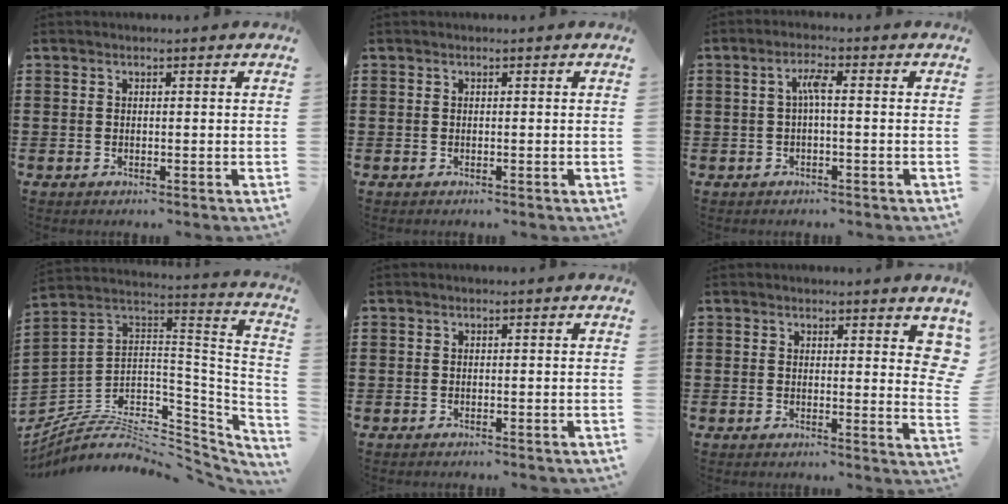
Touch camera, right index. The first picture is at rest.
{"total": 0.0}
{"total": 3.0, "force": [-0.1, 0.3, 3.0], "torque": [-0.059, 0.005, -0.007]}
{"total": 5.4, "force": [-3.6, 2.5, 3.2], "torque": [-0.075, -0.023, -0.070]}
{"total": 0.8, "force": [-0.7, 0.3, -0.1], "torque": [0.000, 0.003, -0.017]}
{"total": 2.3, "force": [1.7, 0.8, 1.4], "torque": [-0.009, -0.002, 0.027]}